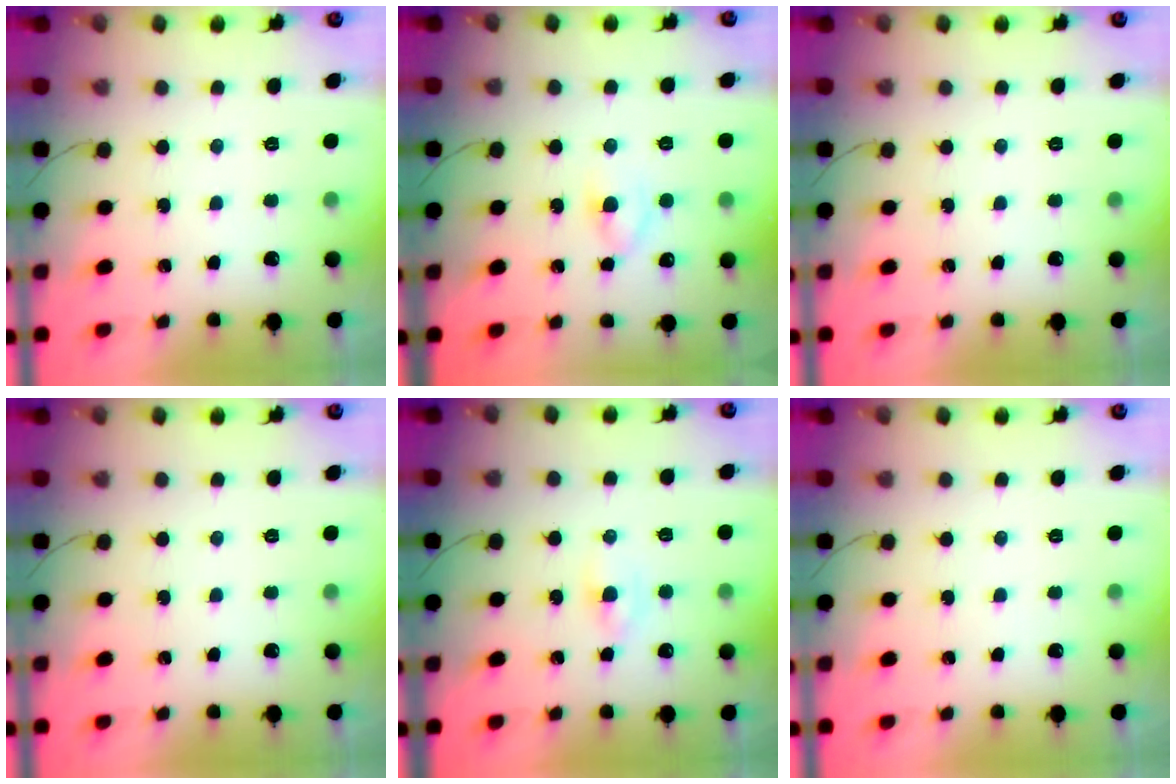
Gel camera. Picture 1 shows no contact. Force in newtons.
{"total": 2.9, "press": 2.7, "slide": 1.2}
{"total": 0.0}
{"total": 0.0}
{"total": 1.8, "press": 1.7, "slide": 0.7}
{"total": 0.0}